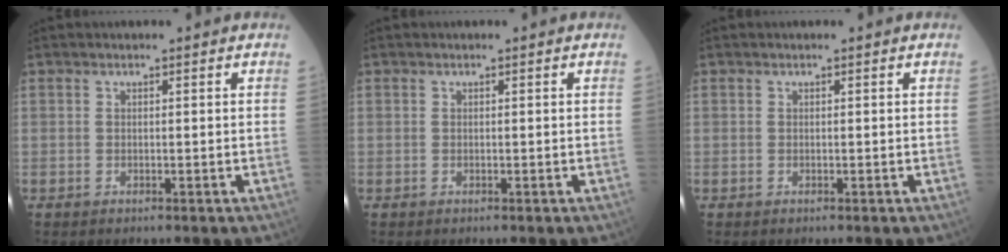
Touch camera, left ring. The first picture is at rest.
{"total": 0.0}
{"total": 0.0}